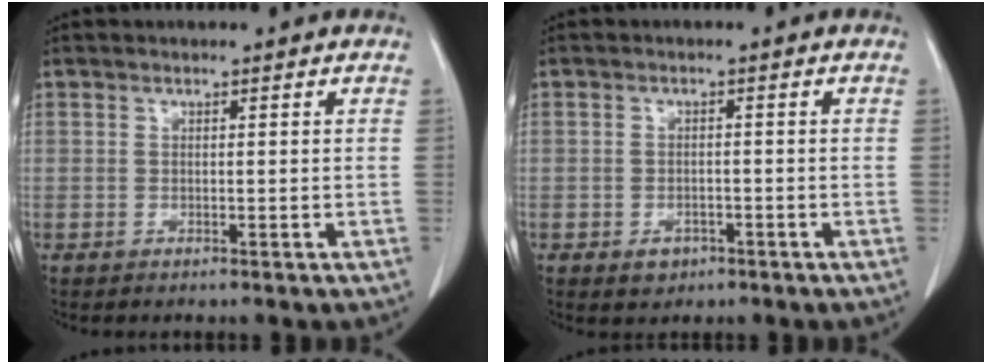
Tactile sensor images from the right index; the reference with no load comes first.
{"total": 2.5, "force": [-1.4, 1.9, 1.0], "torque": [-0.011, 0.004, -0.012]}